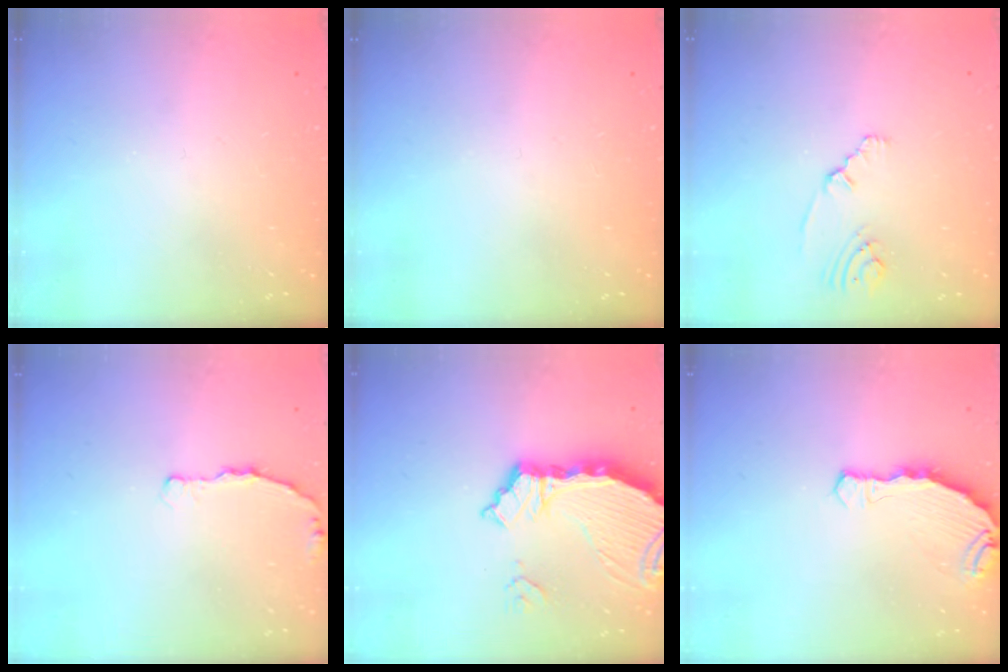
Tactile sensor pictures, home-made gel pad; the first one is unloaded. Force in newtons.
{"total": 0.0}
{"total": 1.8, "press": 1.7, "slide": 0.7}
{"total": 3.7, "press": 3.7, "slide": 0.4}
{"total": 9.4, "press": 8.7, "slide": 3.7}
{"total": 8.0, "press": 6.5, "slide": 4.6}